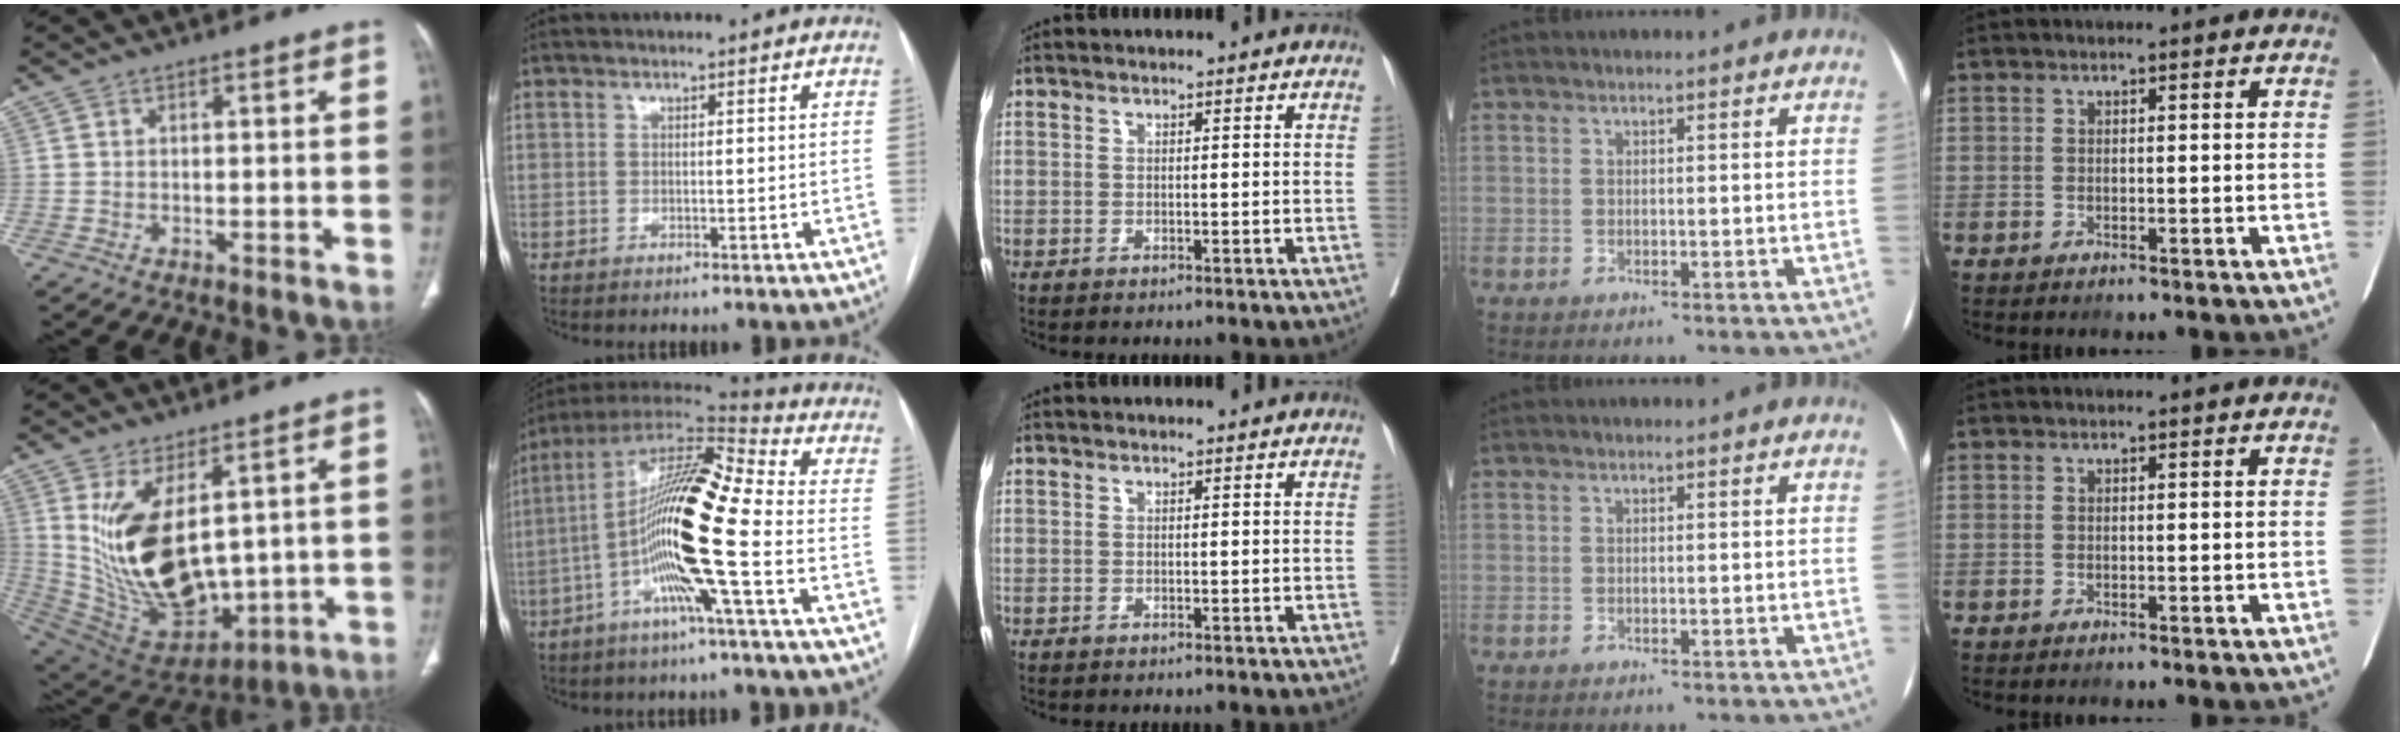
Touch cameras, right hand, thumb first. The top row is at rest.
{"thumb": {"total": 20.0, "force": [3.4, 11.0, 16.4], "torque": [-0.282, -0.031, 0.103]}, "index": {"total": 17.9, "force": [-4.1, 0.3, 17.4], "torque": [-0.321, 0.005, -0.092]}}